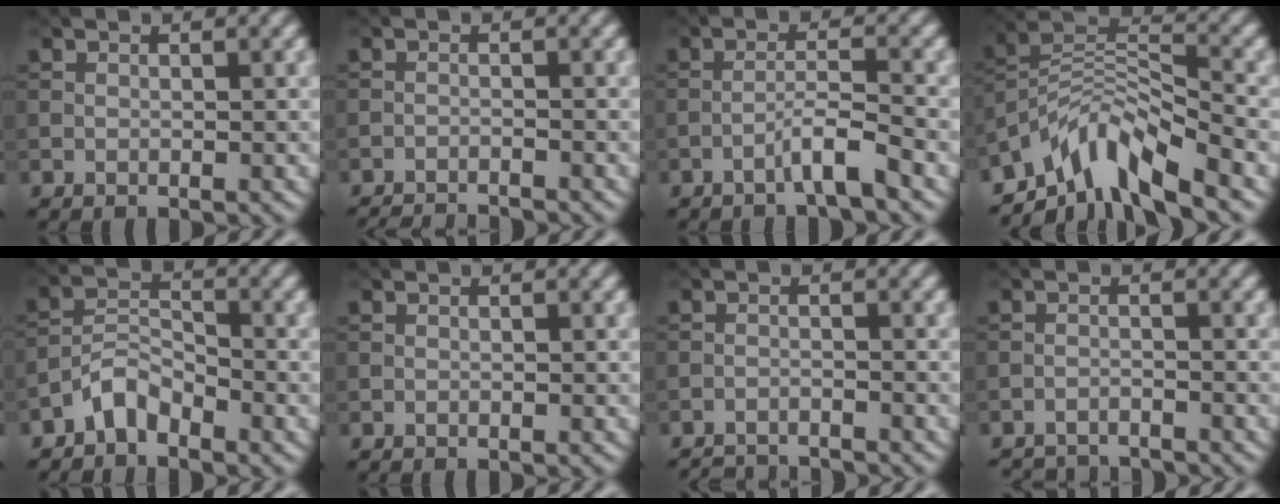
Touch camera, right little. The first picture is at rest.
{"total": 4.7, "force": [-4.5, 0.6, 1.1], "torque": [-0.019, -0.010, -0.071]}
{"total": 2.8, "force": [-1.8, 0.0, 2.1], "torque": [-0.034, 0.013, -0.042]}
{"total": 7.1, "force": [-5.5, 2.1, 3.9], "torque": [-0.059, 0.001, -0.114]}
{"total": 2.9, "force": [-2.3, 1.2, 1.3], "torque": [-0.021, 0.013, -0.052]}
{"total": 0.0}
{"total": 4.4, "force": [-4.3, 0.5, 0.8], "torque": [-0.015, -0.009, -0.071]}
{"total": 4.5, "force": [-4.4, 0.5, 0.5], "torque": [-0.013, -0.008, -0.073]}